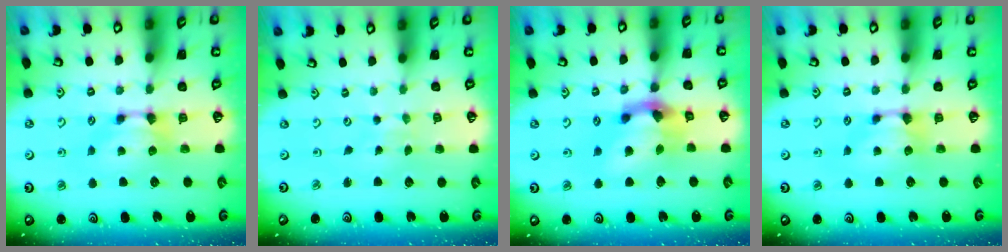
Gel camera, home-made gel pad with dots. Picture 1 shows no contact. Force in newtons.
{"total": 5.1, "press": 5.1, "slide": 0.2}
{"total": 5.5, "press": 5.2, "slide": 1.9}
{"total": 0.0}